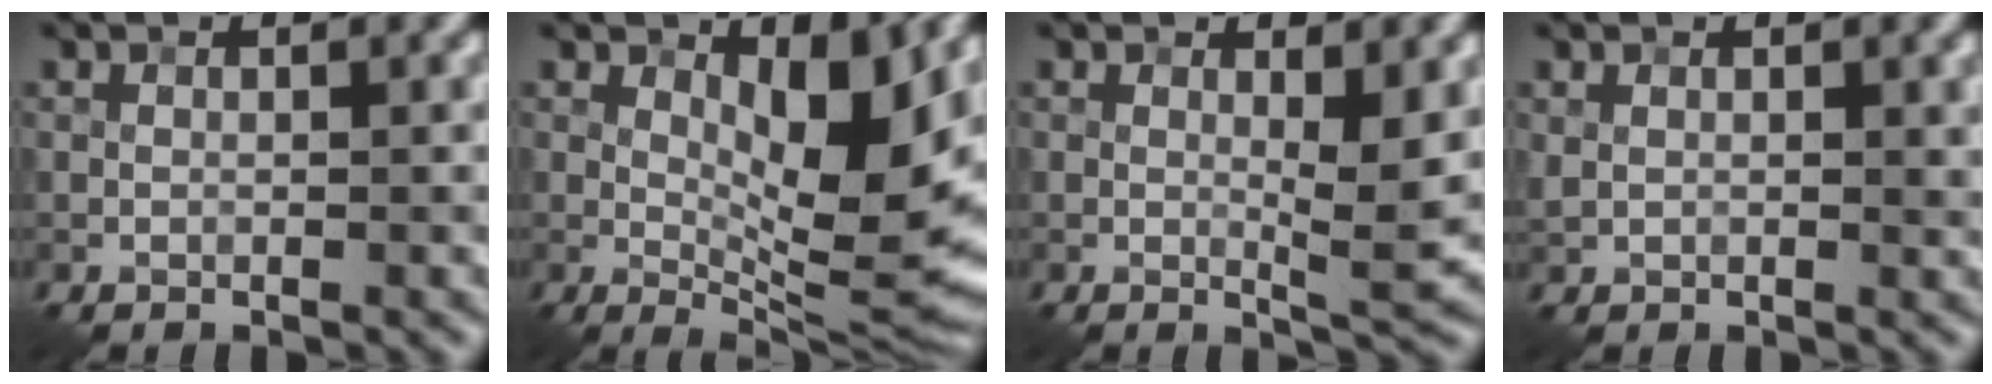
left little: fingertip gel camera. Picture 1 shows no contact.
{"total": 10.2, "force": [2.5, 3.6, 9.2], "torque": [-0.122, -0.007, 0.043]}
{"total": 3.7, "force": [0.9, 0.8, 3.5], "torque": [-0.051, -0.010, 0.017]}
{"total": 1.4, "force": [0.8, 0.5, 1.0], "torque": [-0.013, -0.004, 0.022]}